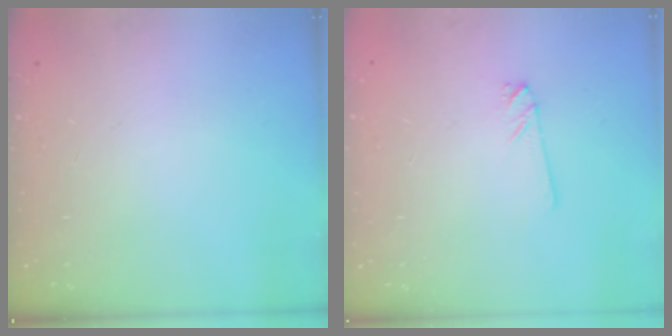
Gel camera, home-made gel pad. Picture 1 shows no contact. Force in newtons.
{"total": 0.8, "press": 0.8, "slide": 0.1}